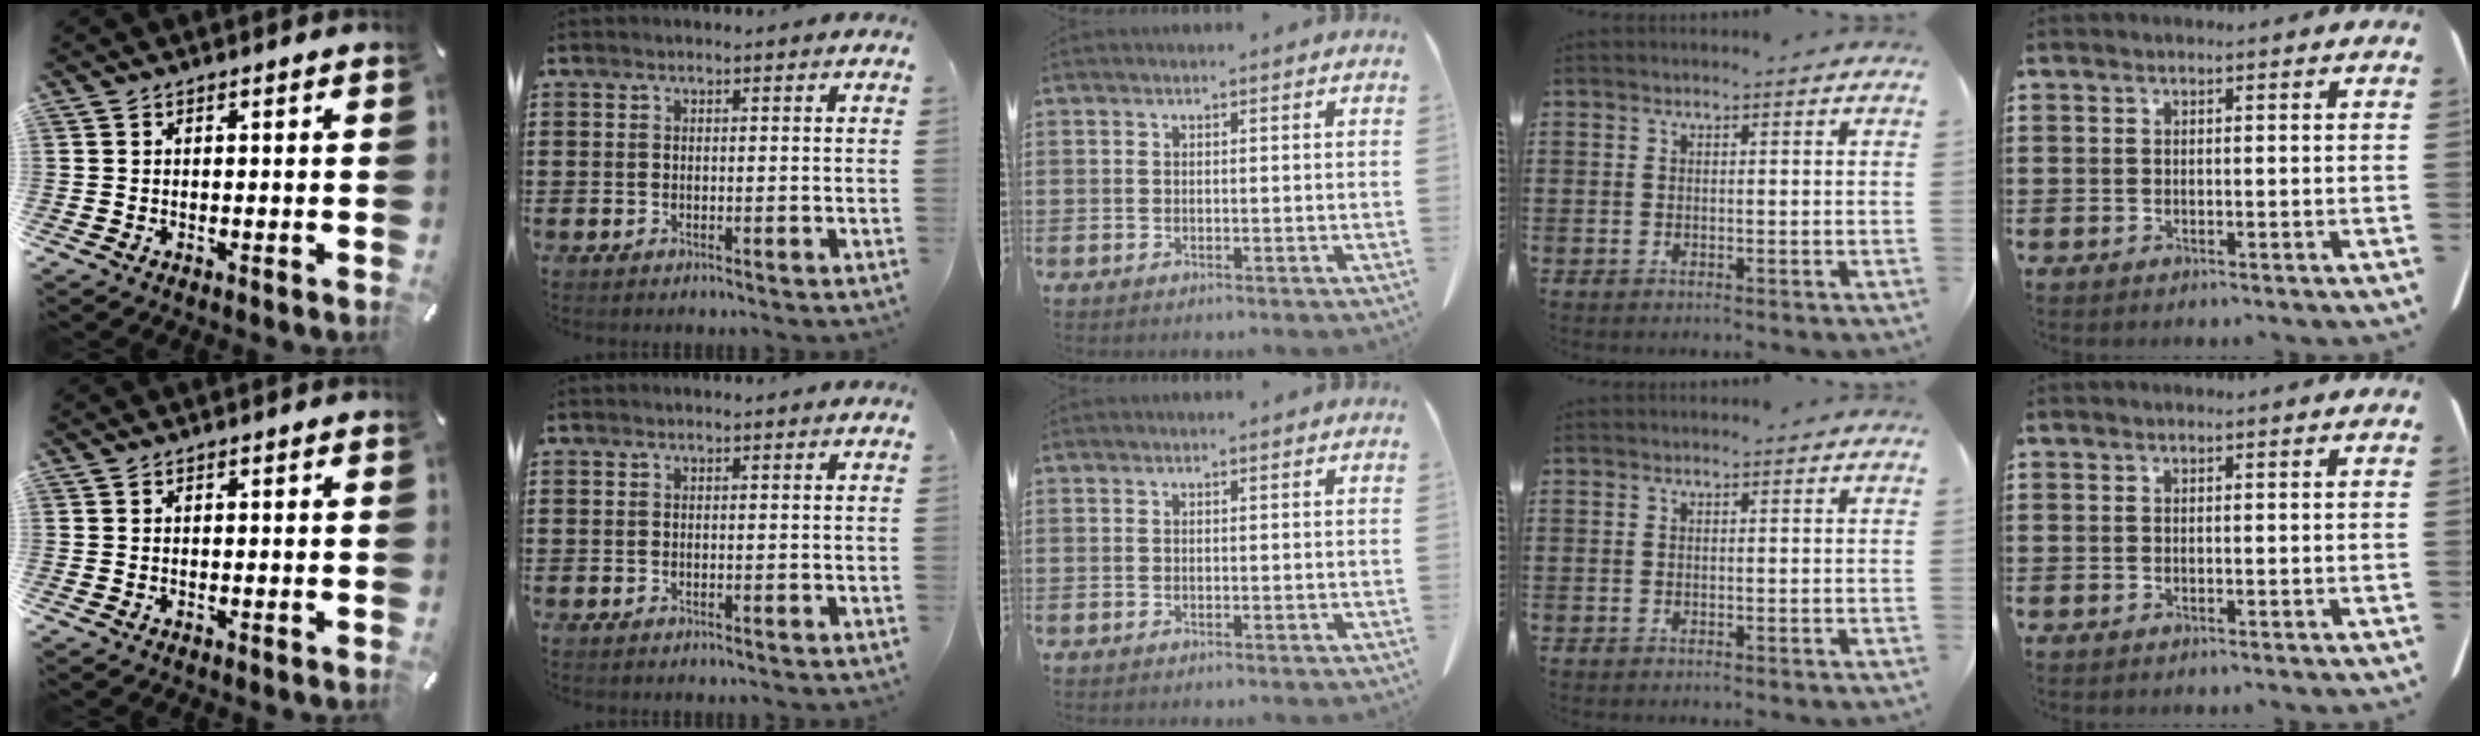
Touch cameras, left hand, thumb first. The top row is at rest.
{}